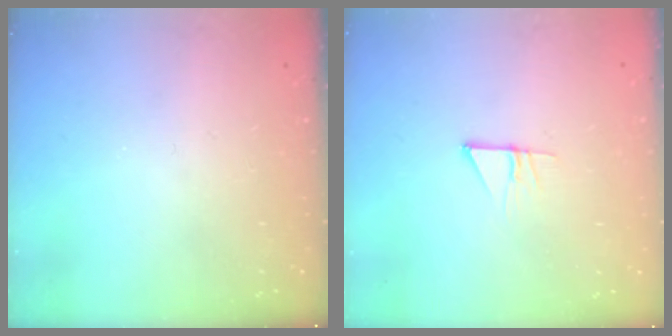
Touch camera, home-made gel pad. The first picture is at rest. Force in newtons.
{"total": 4.2, "press": 4.2, "slide": 0.4}